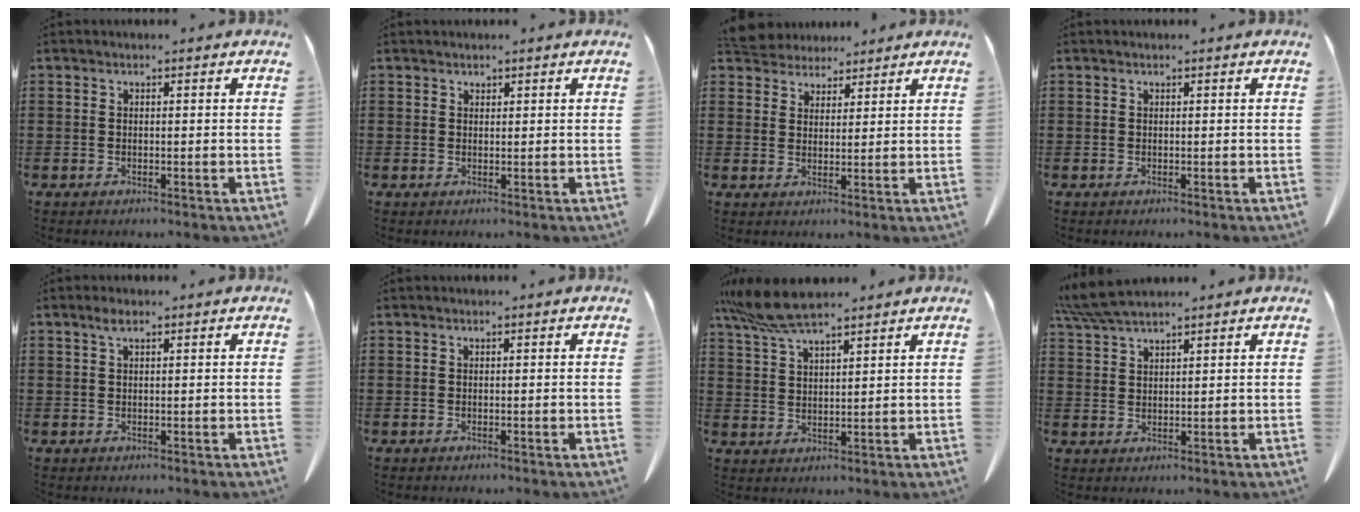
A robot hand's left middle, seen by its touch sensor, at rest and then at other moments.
{"total": 1.0, "force": [0.9, 0.4, -0.1], "torque": [-0.002, -0.001, 0.019]}
{"total": 4.7, "force": [4.4, 1.5, 0.4], "torque": [-0.026, -0.011, 0.083]}
{"total": 0.0}
{"total": 1.6, "force": [0.8, 0.5, 1.4], "torque": [-0.029, 0.002, 0.013]}
{"total": 0.0}
{"total": 7.3, "force": [5.9, 1.3, 4.1], "torque": [-0.096, -0.009, 0.111]}
{"total": 4.8, "force": [4.2, 0.4, 2.3], "torque": [-0.057, -0.007, 0.080]}